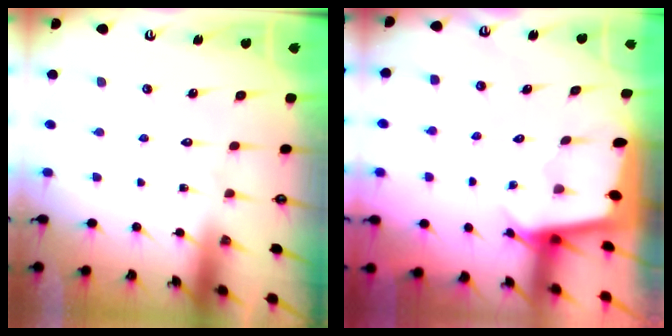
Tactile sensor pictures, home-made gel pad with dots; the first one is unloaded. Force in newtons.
{"total": 2.2, "press": 2.2, "slide": 0.2}